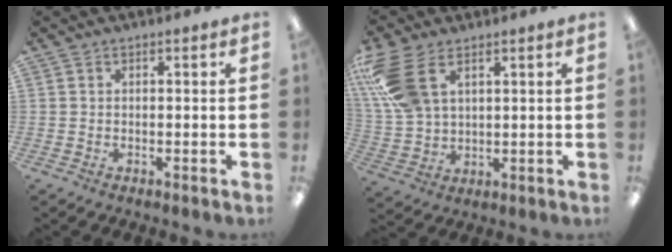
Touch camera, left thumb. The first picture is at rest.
{"total": 13.7, "force": [6.3, 8.1, 9.1], "torque": [-0.215, -0.010, 0.120]}